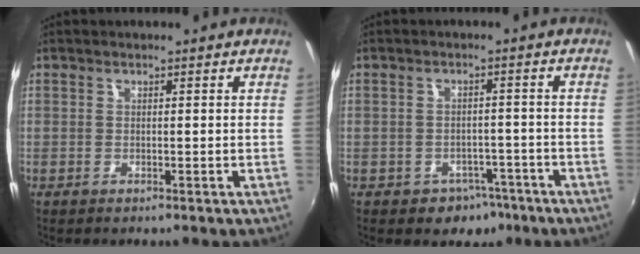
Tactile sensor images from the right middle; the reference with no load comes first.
{"total": 5.4, "force": [-3.3, 4.1, 1.3], "torque": [-0.031, 0.012, -0.033]}